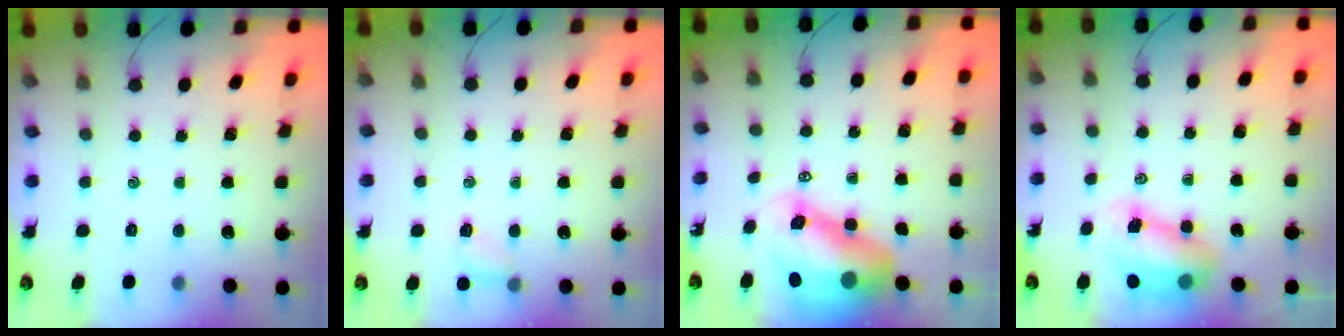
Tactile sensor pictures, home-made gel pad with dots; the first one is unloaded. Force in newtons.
{"total": 4.2, "press": 4.0, "slide": 1.1}
{"total": 13.0, "press": 12.4, "slide": 4.0}
{"total": 8.0, "press": 7.8, "slide": 1.7}